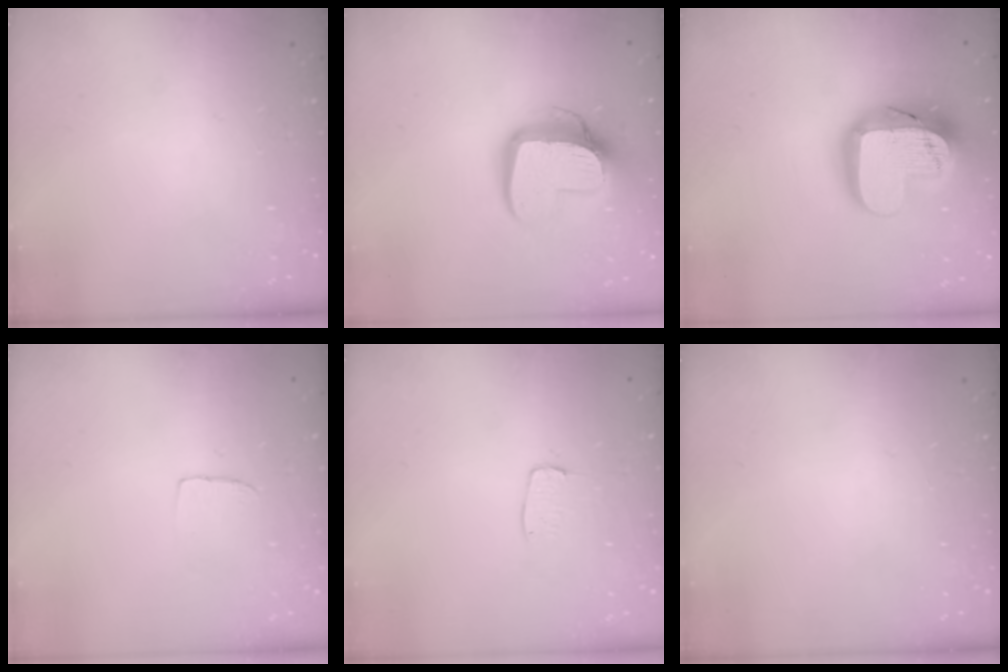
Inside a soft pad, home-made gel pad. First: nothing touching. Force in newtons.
{"total": 14.1, "press": 14.0, "slide": 1.2}
{"total": 21.1, "press": 21.0, "slide": 1.7}
{"total": 2.4, "press": 2.4, "slide": 0.1}
{"total": 3.5, "press": 3.4, "slide": 0.2}
{"total": 0.0}